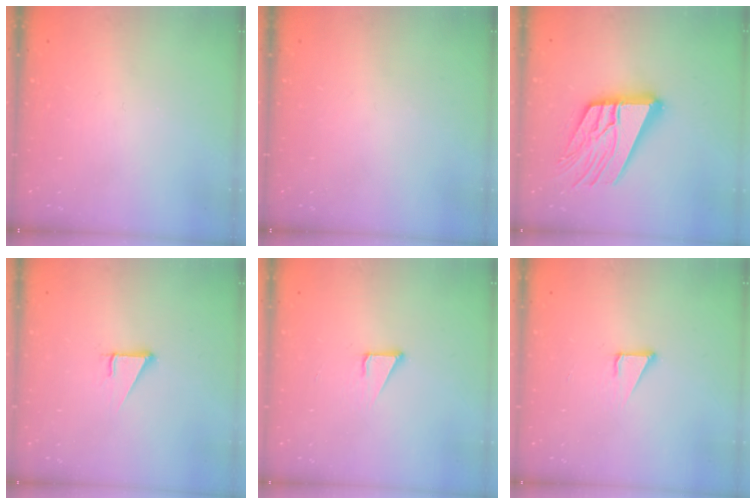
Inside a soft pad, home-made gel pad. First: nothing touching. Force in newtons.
{"total": 0.0}
{"total": 19.8, "press": 19.7, "slide": 2.3}
{"total": 2.9, "press": 2.9, "slide": 0.1}
{"total": 2.1, "press": 2.1, "slide": 0.0}
{"total": 2.1, "press": 2.1, "slide": 0.0}